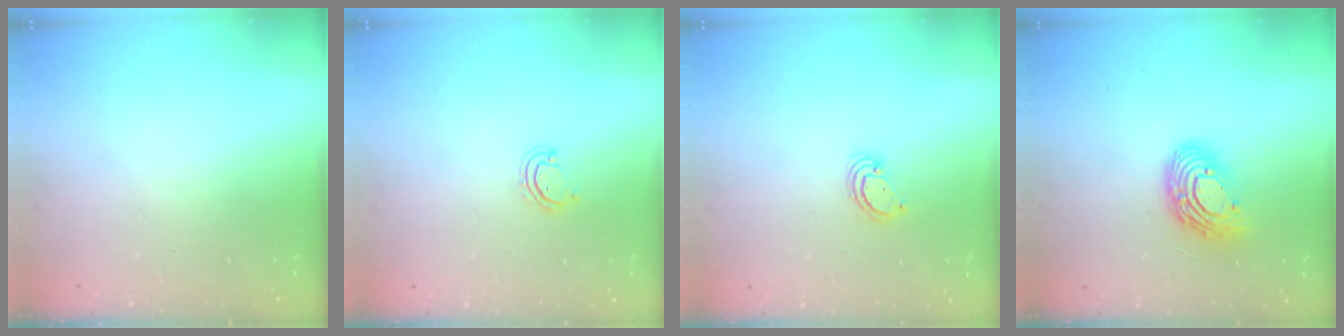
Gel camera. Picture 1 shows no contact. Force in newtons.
{"total": 4.0, "press": 4.0, "slide": 0.3}
{"total": 2.3, "press": 2.3, "slide": 0.1}
{"total": 12.4, "press": 12.4, "slide": 1.0}